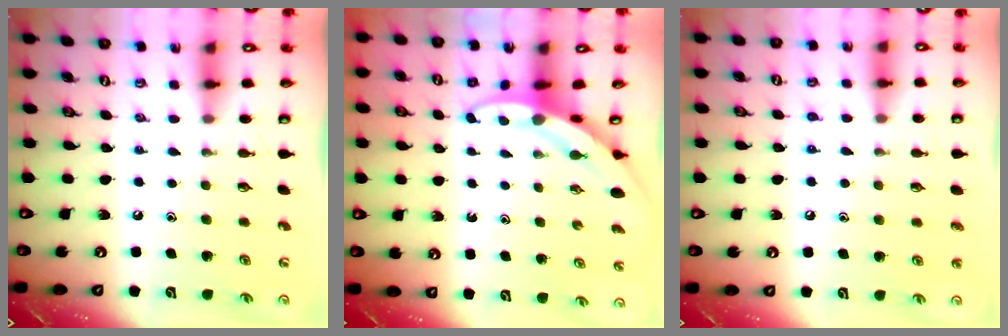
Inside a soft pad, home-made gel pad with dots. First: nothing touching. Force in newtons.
{"total": 3.4, "press": 3.4, "slide": 0.2}
{"total": 5.5, "press": 5.3, "slide": 1.3}